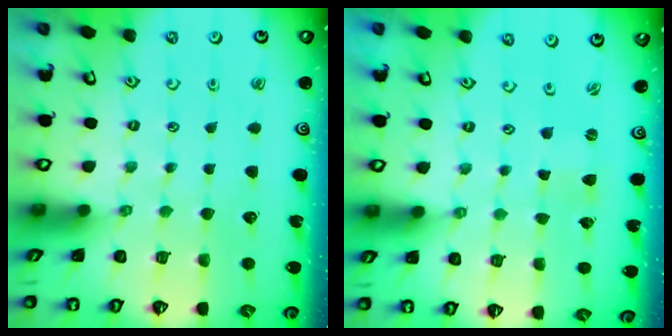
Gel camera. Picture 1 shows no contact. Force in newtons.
{"total": 0.0}